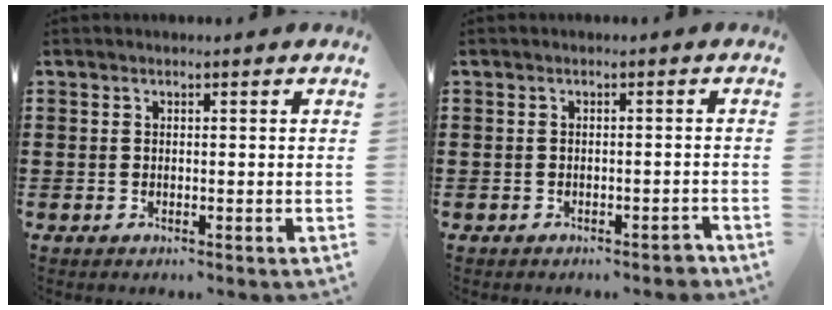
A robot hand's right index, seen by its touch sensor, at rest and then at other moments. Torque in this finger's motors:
{"motor_torque": [0.47, -0.33, 0.00, 0.03]}